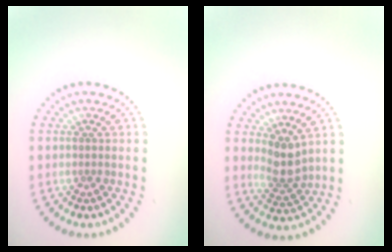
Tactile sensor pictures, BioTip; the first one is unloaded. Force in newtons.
{"total": 2.7, "press": 2.1, "slide": 1.7}